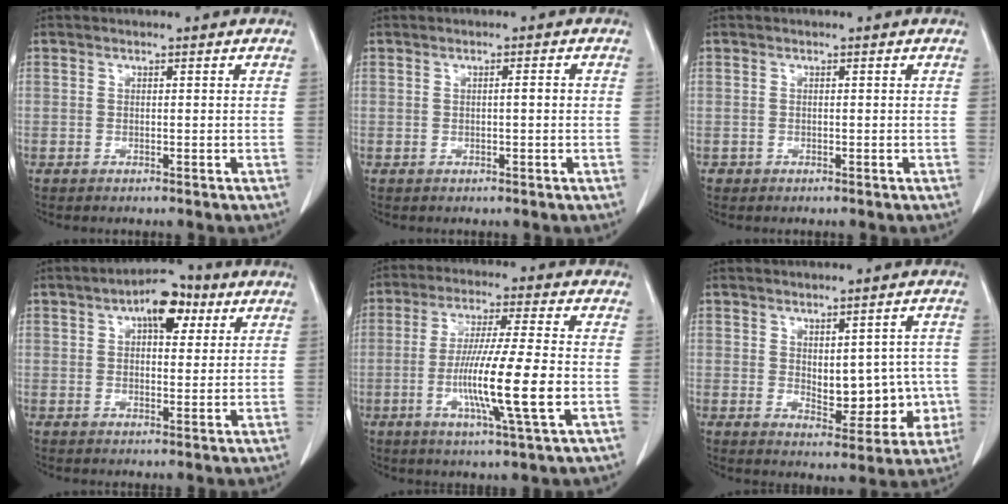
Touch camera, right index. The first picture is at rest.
{"total": 1.7, "force": [0.0, 0.4, 1.6], "torque": [-0.031, 0.005, 0.003]}
{"total": 0.8, "force": [-0.3, 0.8, 0.0], "torque": [0.001, 0.005, -0.004]}
{"total": 8.0, "force": [3.5, 3.8, 6.1], "torque": [-0.094, 0.023, 0.052]}
{"total": 13.2, "force": [-3.0, -0.1, 12.9], "torque": [-0.238, -0.014, -0.058]}
{"total": 9.7, "force": [-0.3, 5.2, 8.2], "torque": [-0.096, 0.013, 0.015]}